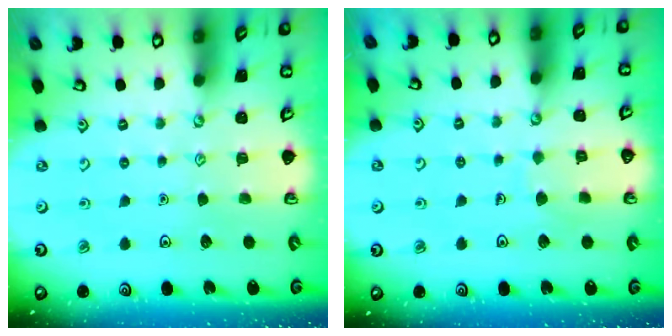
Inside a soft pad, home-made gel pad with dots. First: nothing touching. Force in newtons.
{"total": 5.4, "press": 5.4, "slide": 0.5}